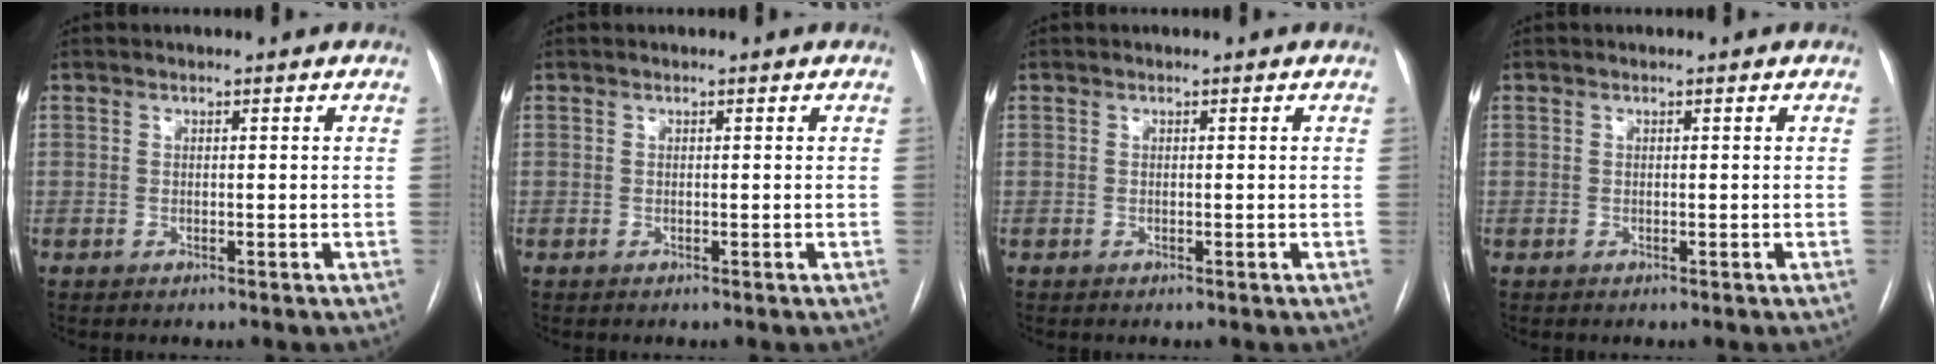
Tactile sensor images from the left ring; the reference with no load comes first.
{"total": 0.0}
{"total": 0.0}
{"total": 0.0}